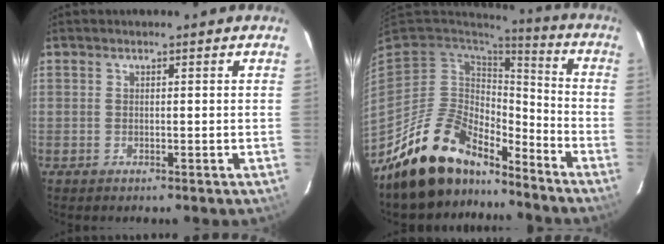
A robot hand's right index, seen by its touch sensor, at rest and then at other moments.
{"total": 17.5, "force": [-14.0, 7.7, 7.1], "torque": [-0.157, 0.012, -0.238]}